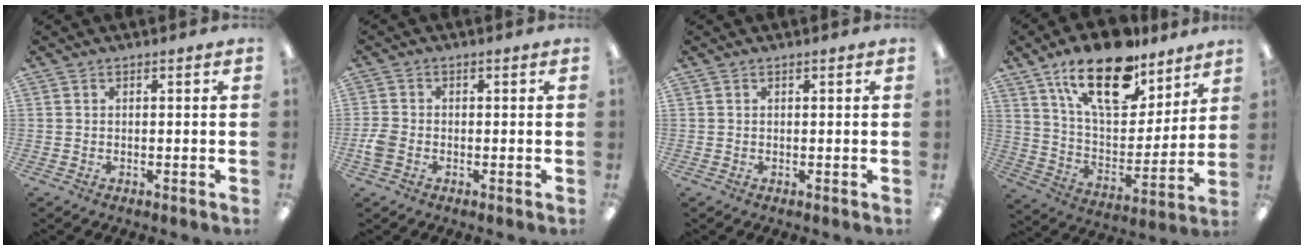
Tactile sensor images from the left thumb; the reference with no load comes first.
{"total": 3.5, "force": [-1.1, 2.6, 2.1], "torque": [-0.040, 0.006, -0.020]}
{"total": 0.0}
{"total": 21.7, "force": [14.7, 9.7, 12.6], "torque": [-0.207, -0.081, 0.254]}